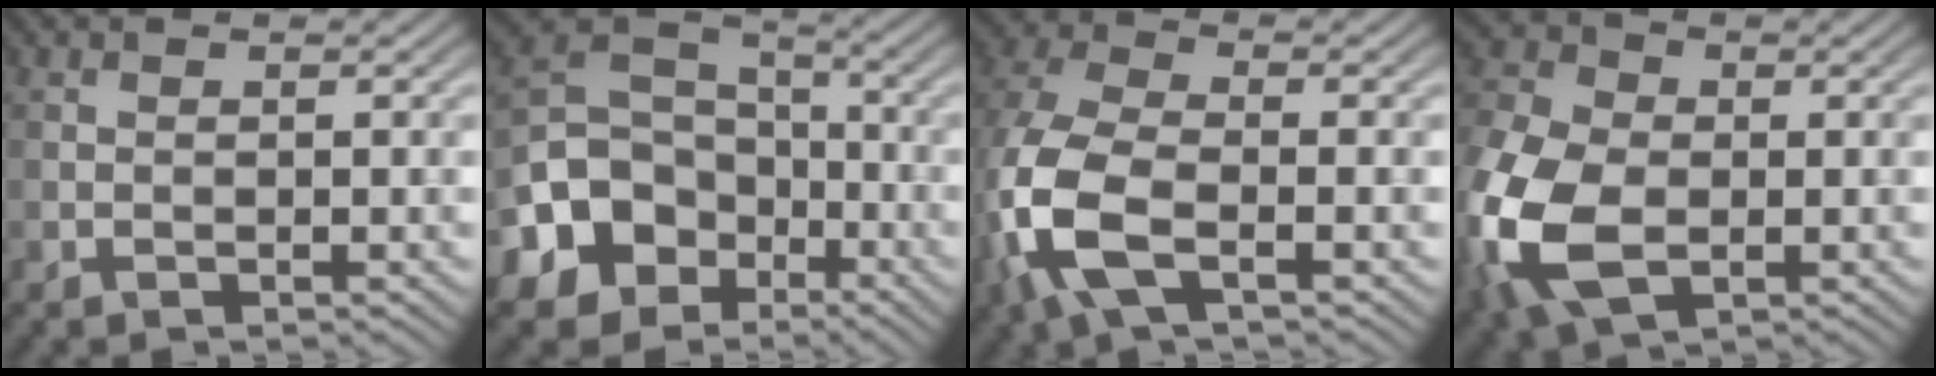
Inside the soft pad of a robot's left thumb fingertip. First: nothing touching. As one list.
[{"total": 14.4, "force": [-6.4, 11.4, 6.1], "torque": [-0.165, -0.048, -0.130]}, {"total": 10.7, "force": [-3.5, 5.4, 8.6], "torque": [-0.233, -0.009, -0.081]}, {"total": 14.2, "force": [-3.2, 9.4, 10.1], "torque": [-0.287, -0.030, -0.063]}]